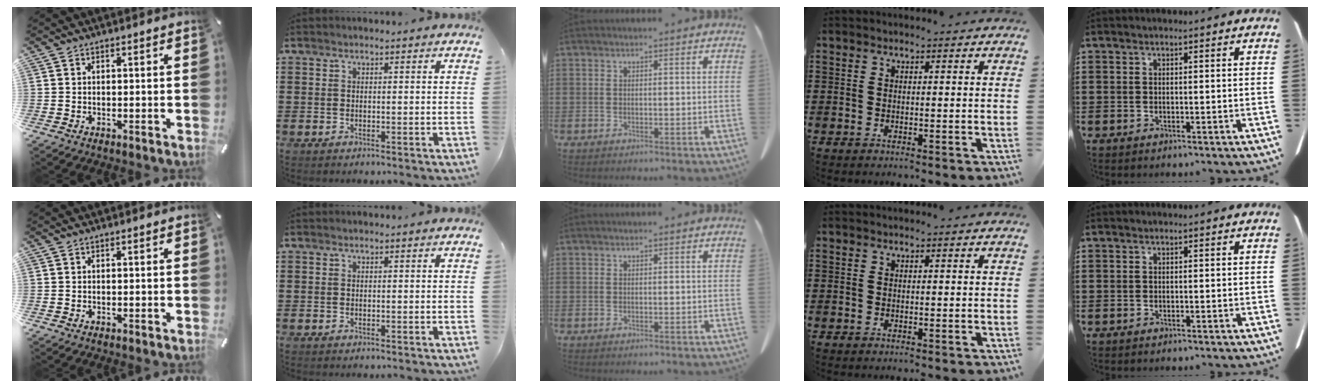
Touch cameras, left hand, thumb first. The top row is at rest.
{}